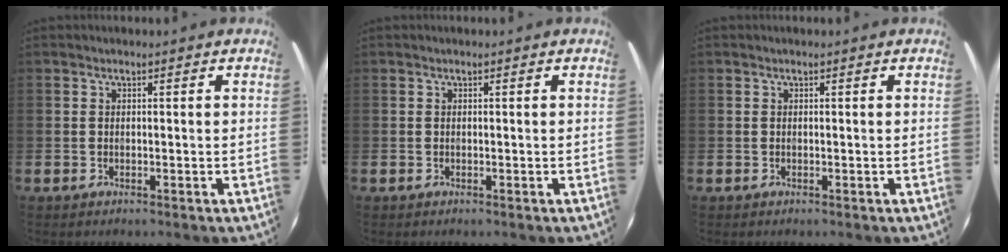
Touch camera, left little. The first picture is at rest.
{"total": 0.0}
{"total": 0.0}